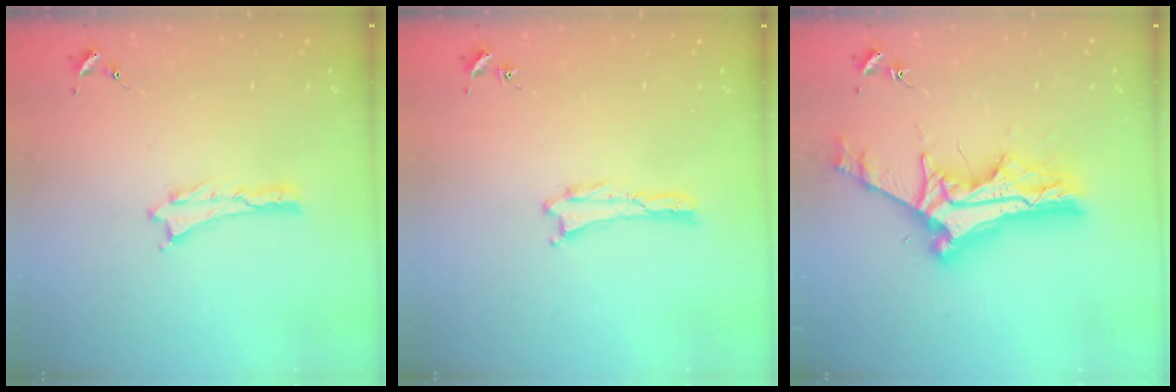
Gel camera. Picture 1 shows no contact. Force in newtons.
{"total": 0.0}
{"total": 12.3, "press": 12.3, "slide": 1.1}